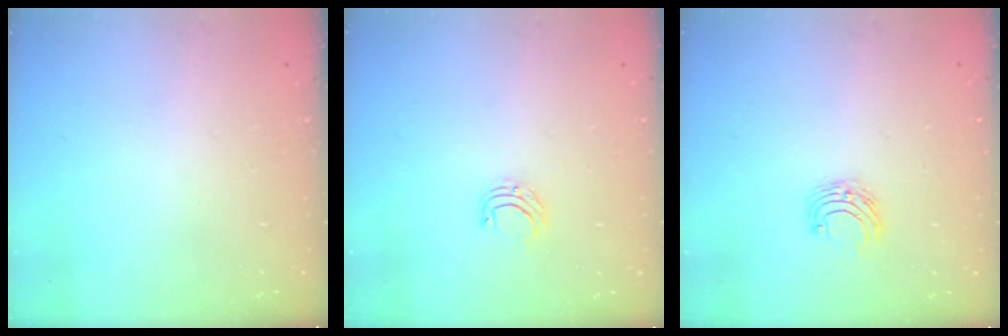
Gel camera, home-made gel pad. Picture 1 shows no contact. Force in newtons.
{"total": 4.8, "press": 4.8, "slide": 0.3}
{"total": 5.6, "press": 5.6, "slide": 0.5}